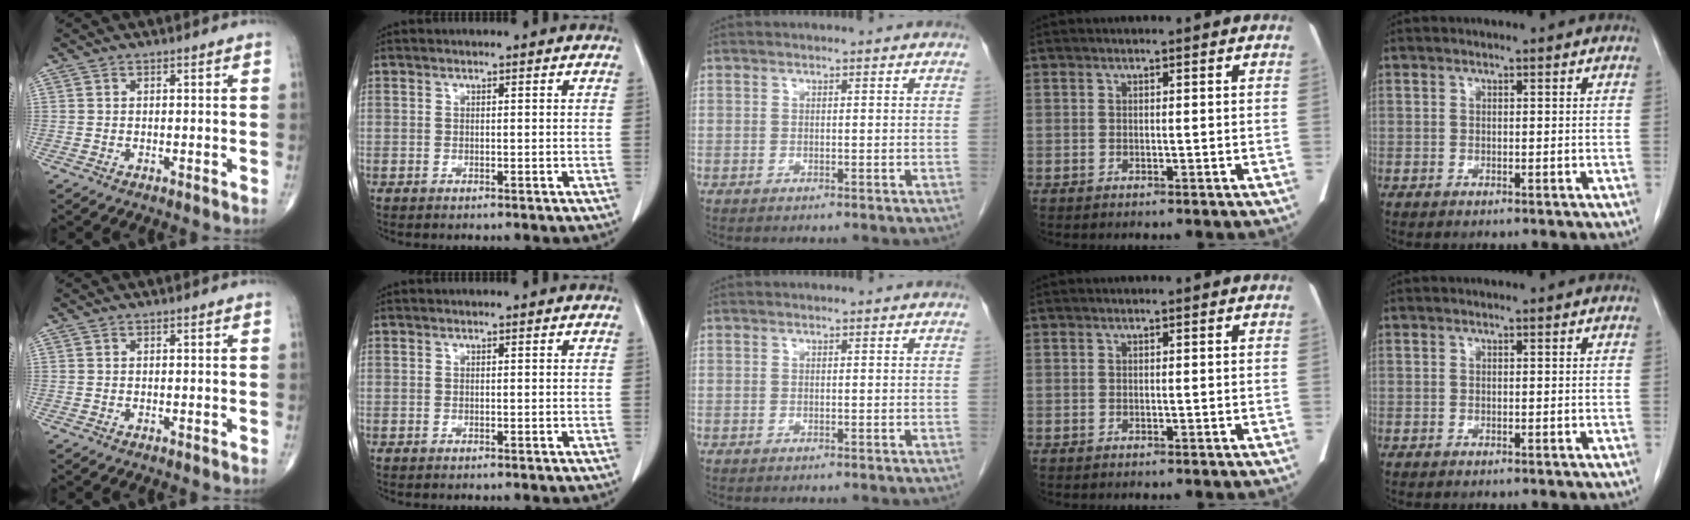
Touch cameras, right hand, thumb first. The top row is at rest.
{}